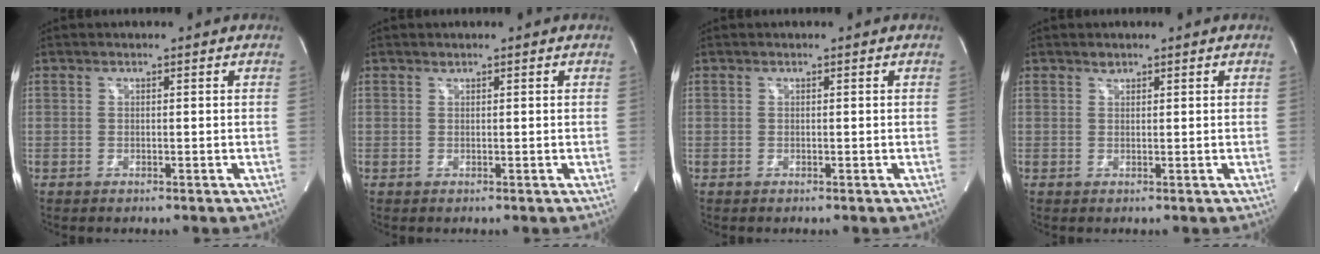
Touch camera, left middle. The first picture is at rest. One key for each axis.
{"total": 0.0}
{"total": 0.0}
{"total": 0.7, "fx": 0.6, "fy": 0.3, "fz": 0.1, "tx": -0.002, "ty": -0.003, "tz": 0.007}